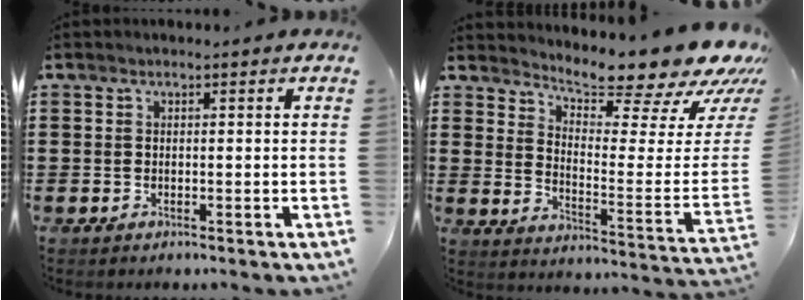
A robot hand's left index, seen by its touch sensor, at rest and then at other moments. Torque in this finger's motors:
{"motor_torque": [2.14, 0.00, 0.24, 0.04]}